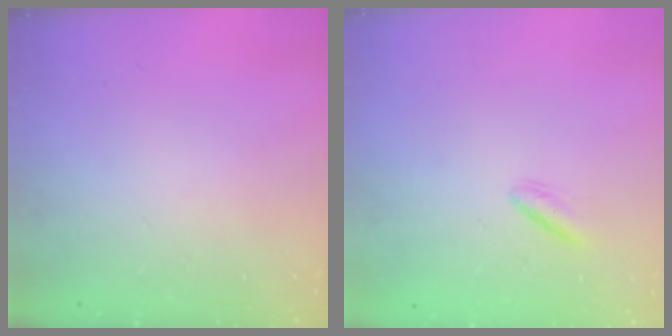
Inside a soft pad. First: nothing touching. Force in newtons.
{"total": 3.4, "press": 3.1, "slide": 1.2}